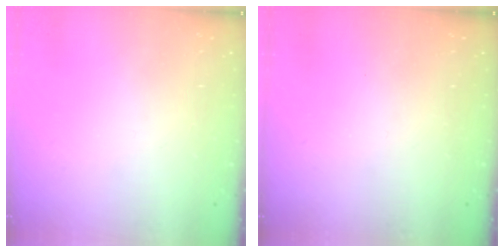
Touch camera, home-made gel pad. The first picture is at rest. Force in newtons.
{"total": 0.0}